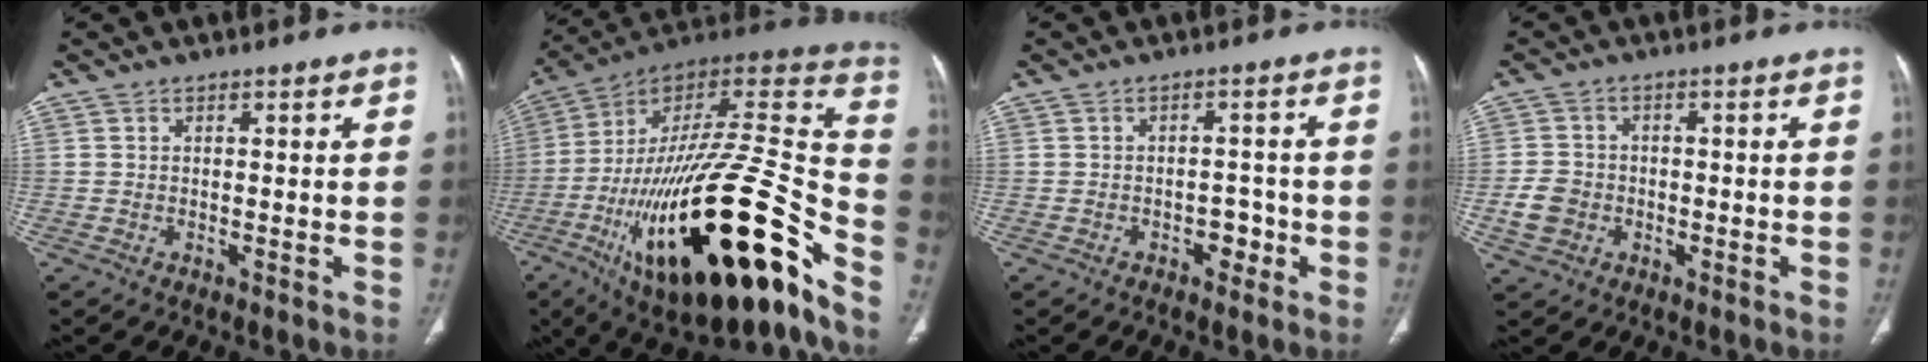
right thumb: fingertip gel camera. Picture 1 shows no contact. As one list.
[{"total": 39.7, "force": [-19.0, 11.4, 32.9], "torque": [-0.513, 0.060, -0.303]}, {"total": 3.1, "force": [-1.5, 2.1, 1.7], "torque": [-0.004, 0.015, -0.022]}, {"total": 5.1, "force": [-1.5, 4.3, 2.3], "torque": [-0.038, 0.014, -0.027]}]